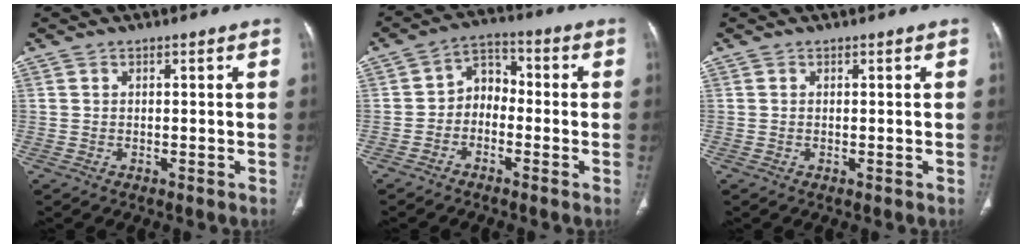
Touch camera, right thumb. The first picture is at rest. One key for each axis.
{"total": 5.9, "fx": -1.7, "fy": 4.6, "fz": 3.3, "tx": -0.030, "ty": 0.033, "tz": -0.047}
{"total": 0.0}